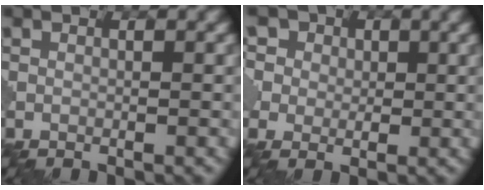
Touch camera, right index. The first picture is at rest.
{"total": 9.7, "force": [4.4, 7.5, 4.4], "torque": [-0.095, 0.029, 0.044]}